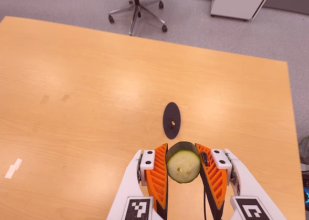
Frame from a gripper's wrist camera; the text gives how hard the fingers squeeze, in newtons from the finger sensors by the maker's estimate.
{"total": 10.9, "left": 9.9, "right": 11.9}